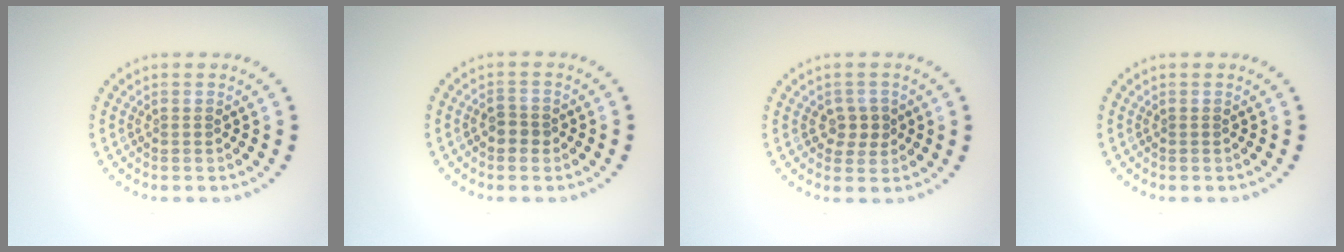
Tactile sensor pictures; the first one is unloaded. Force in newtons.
{"total": 1.5, "press": 1.5, "slide": 0.3}
{"total": 2.0, "press": 1.9, "slide": 0.7}
{"total": 0.0}